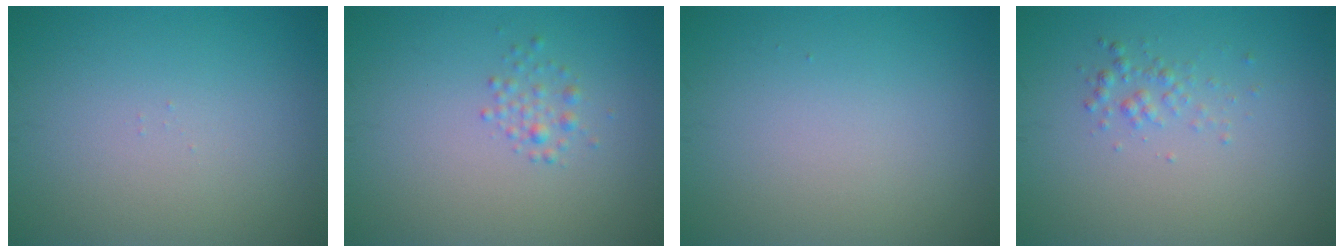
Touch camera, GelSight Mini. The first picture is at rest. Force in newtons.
{"total": 1.3, "press": 1.3, "slide": 0.0}
{"total": 0.0}
{"total": 1.2, "press": 1.2, "slide": 0.1}